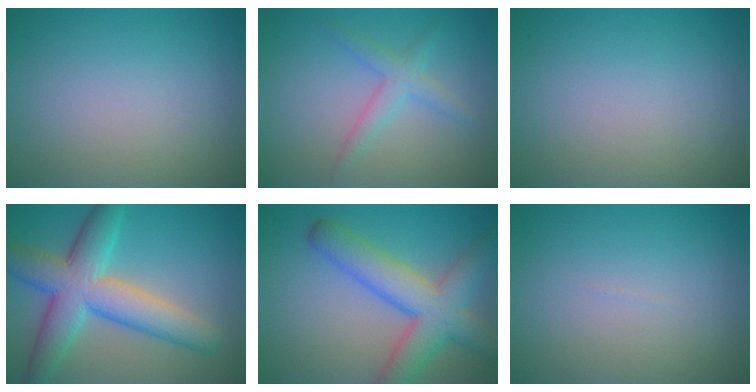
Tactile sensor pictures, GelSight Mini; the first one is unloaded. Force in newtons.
{"total": 2.4, "press": 2.4, "slide": 0.1}
{"total": 0.0}
{"total": 8.6, "press": 8.6, "slide": 0.3}
{"total": 7.6, "press": 7.6, "slide": 0.4}
{"total": 0.0}